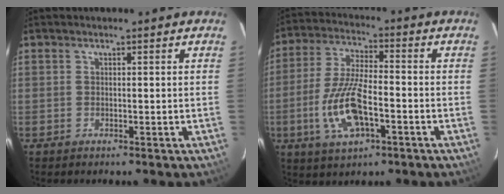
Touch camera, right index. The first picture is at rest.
{"total": 12.7, "force": [-4.2, 4.5, 11.1], "torque": [-0.234, -0.004, -0.076]}